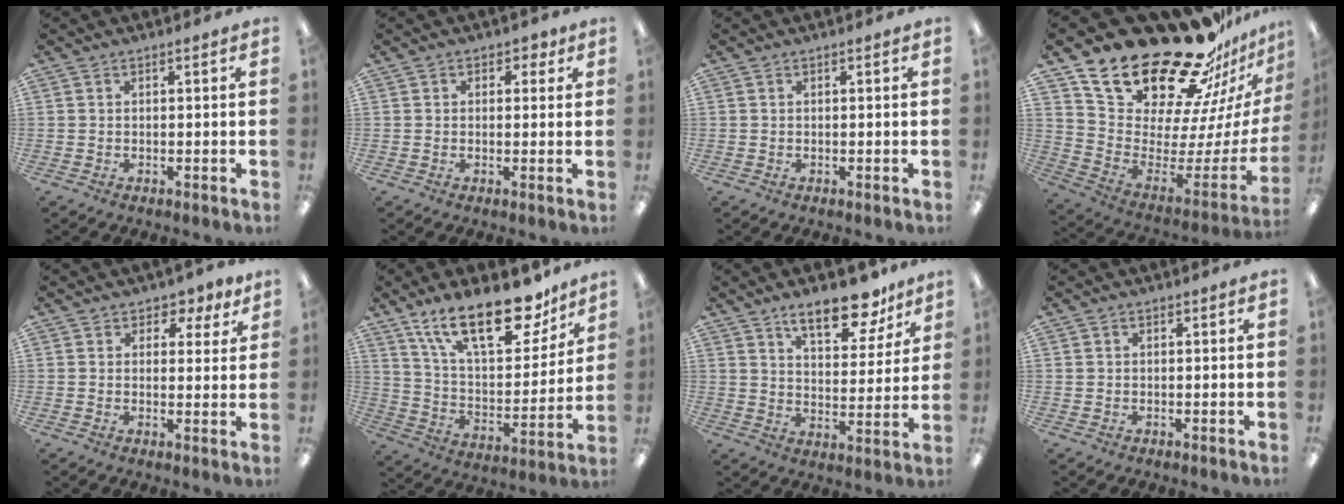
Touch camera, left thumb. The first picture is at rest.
{"total": 2.1, "force": [0.7, 1.7, 0.9], "torque": [-0.003, 0.000, 0.008]}
{"total": 0.0}
{"total": 27.0, "force": [22.0, 11.1, 10.9], "torque": [-0.163, -0.180, 0.413]}
{"total": 3.7, "force": [2.6, 2.6, 0.9], "torque": [0.004, -0.014, 0.041]}
{"total": 23.4, "force": [15.7, 9.7, 14.4], "torque": [-0.225, -0.089, 0.270]}
{"total": 13.6, "force": [10.0, 5.5, 7.4], "torque": [-0.092, -0.056, 0.170]}
{"total": 0.7, "force": [0.3, 0.6, 0.0], "torque": [0.001, 0.004, 0.005]}